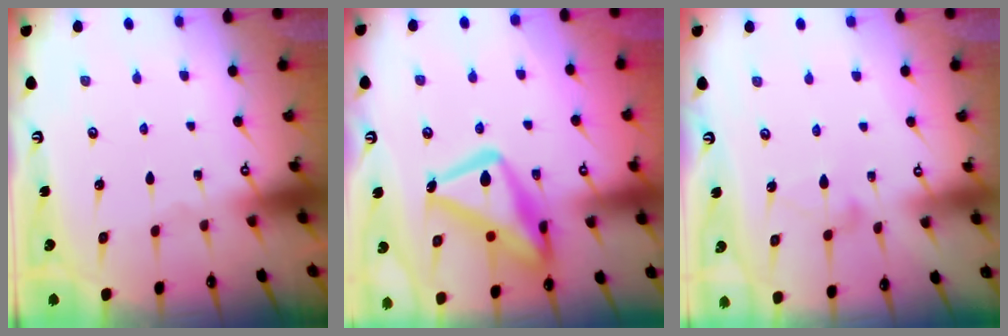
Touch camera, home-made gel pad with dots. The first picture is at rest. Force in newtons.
{"total": 20.5, "press": 20.4, "slide": 1.7}
{"total": 8.6, "press": 8.6, "slide": 0.1}